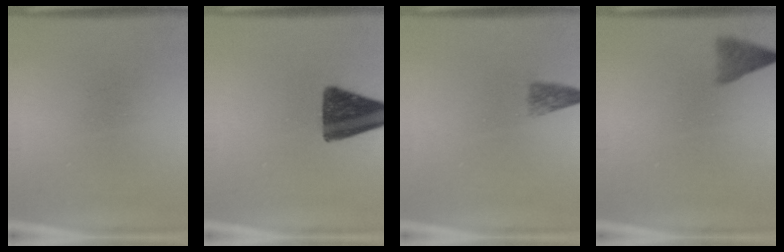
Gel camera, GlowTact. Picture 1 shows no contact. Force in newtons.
{"total": 13.8}
{"total": 2.4}
{"total": 2.6}